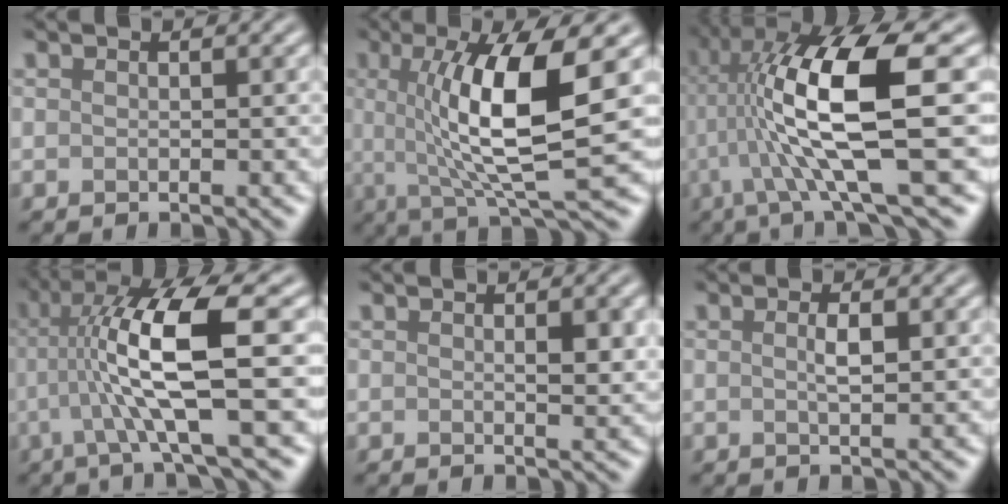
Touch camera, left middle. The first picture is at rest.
{"total": 9.9, "force": [1.3, 2.3, 9.5], "torque": [-0.140, -0.007, 0.025]}
{"total": 12.0, "force": [0.2, 2.4, 11.8], "torque": [-0.221, 0.009, 0.011]}
{"total": 9.1, "force": [-0.4, 1.5, 8.9], "torque": [-0.157, 0.017, -0.008]}
{"total": 1.9, "force": [0.4, 0.5, 1.7], "torque": [-0.022, -0.003, 0.008]}
{"total": 1.5, "force": [0.2, 0.3, 1.5], "torque": [-0.027, 0.003, 0.003]}